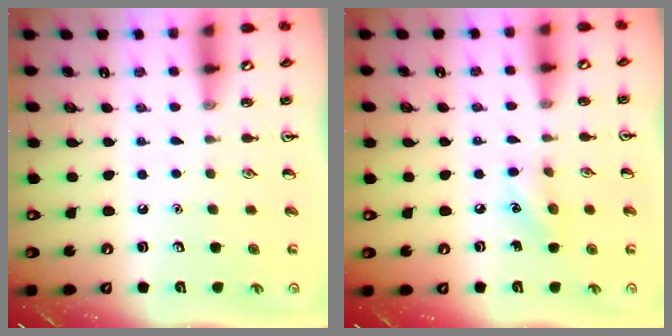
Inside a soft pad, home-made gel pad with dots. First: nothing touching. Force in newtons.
{"total": 6.2, "press": 6.0, "slide": 1.5}